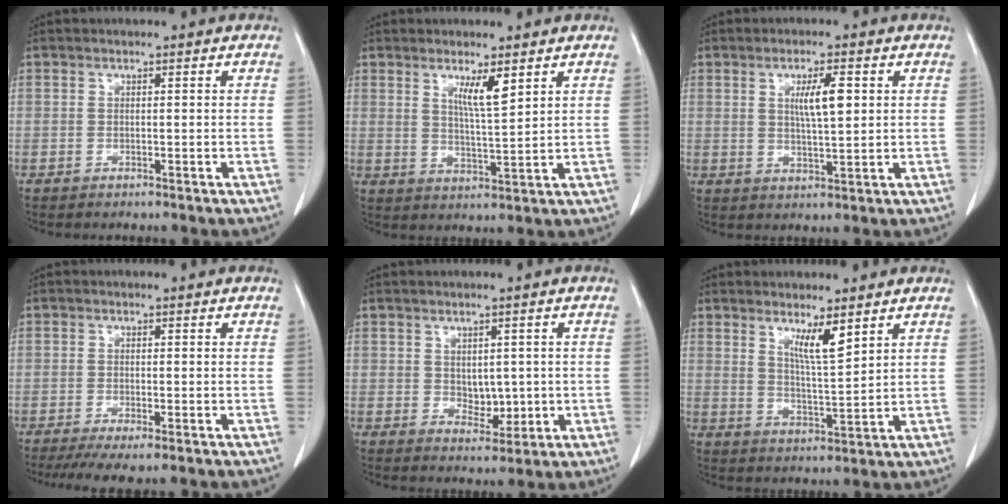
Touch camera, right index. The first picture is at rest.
{"total": 5.0, "force": [2.7, 0.2, 4.1], "torque": [-0.073, -0.010, 0.050]}
{"total": 5.4, "force": [1.5, 0.9, 5.1], "torque": [-0.092, -0.001, 0.027]}
{"total": 5.5, "force": [-4.0, 0.7, 3.7], "torque": [-0.055, -0.015, -0.065]}
{"total": 3.8, "force": [0.2, 2.5, 2.8], "torque": [-0.039, -0.006, 0.015]}
{"total": 5.4, "force": [3.4, 0.2, 4.2], "torque": [-0.073, -0.016, 0.062]}